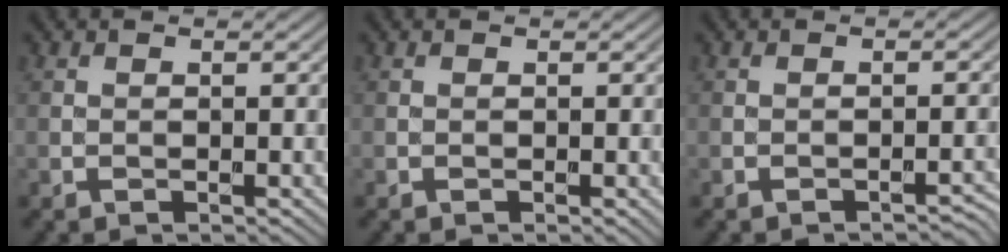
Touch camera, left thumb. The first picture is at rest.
{"total": 0.0}
{"total": 1.2, "force": [-1.2, 0.0, 0.4], "torque": [0.001, 0.009, -0.018]}